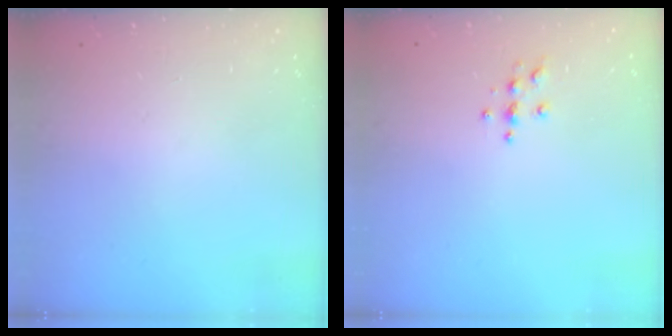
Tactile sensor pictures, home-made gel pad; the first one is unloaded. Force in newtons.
{"total": 4.0, "press": 3.9, "slide": 0.4}